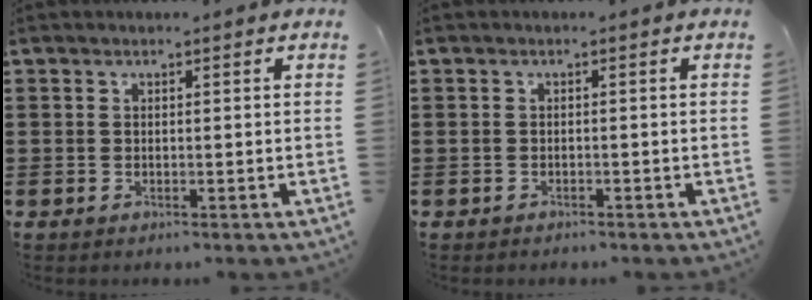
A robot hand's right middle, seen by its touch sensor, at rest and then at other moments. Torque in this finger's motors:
{"motor_torque": [-0.08, 0.06, -0.06, -0.02]}